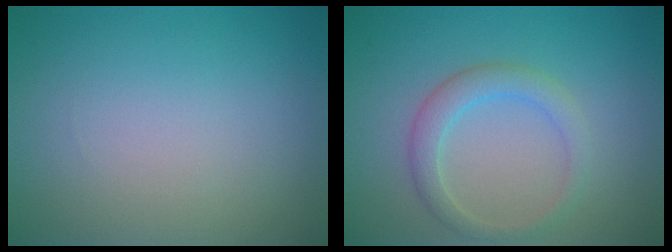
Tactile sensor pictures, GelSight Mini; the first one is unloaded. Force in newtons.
{"total": 2.6, "press": 2.5, "slide": 0.2}